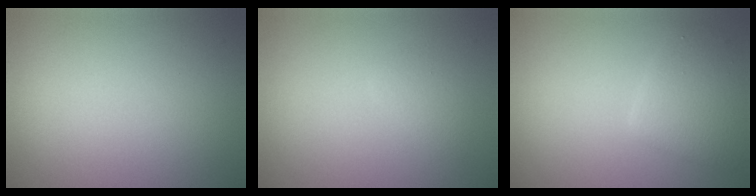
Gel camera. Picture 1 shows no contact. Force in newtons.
{"total": 1.1, "press": 1.1, "slide": 0.1}
{"total": 3.4, "press": 3.4, "slide": 0.2}